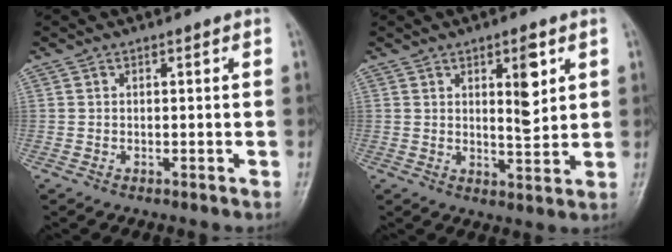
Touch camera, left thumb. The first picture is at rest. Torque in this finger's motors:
{"motor_torque": [0.96, 0.87, 0.61, -0.80, 0.03]}